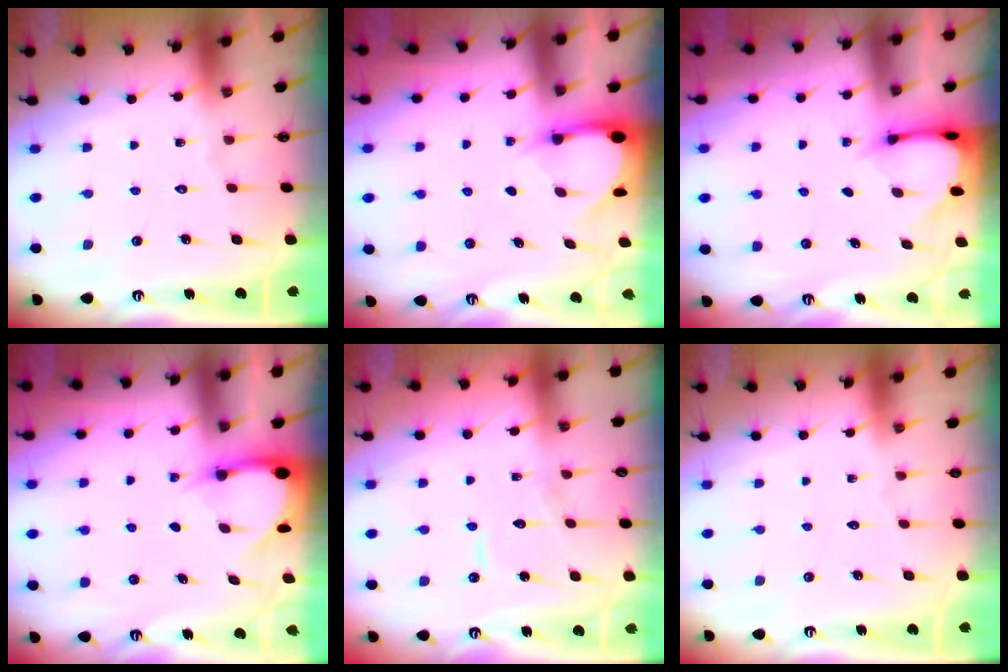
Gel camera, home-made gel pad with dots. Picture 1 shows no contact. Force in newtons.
{"total": 3.3, "press": 3.3, "slide": 0.2}
{"total": 2.9, "press": 2.9, "slide": 0.2}
{"total": 3.3, "press": 3.2, "slide": 0.2}
{"total": 6.9, "press": 6.9, "slide": 0.2}
{"total": 0.0}